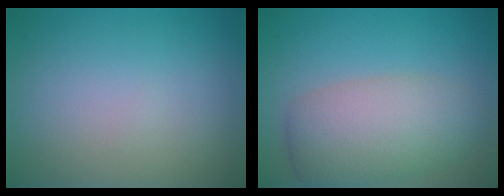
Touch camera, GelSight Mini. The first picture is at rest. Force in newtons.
{"total": 6.0, "press": 6.0, "slide": 0.4}